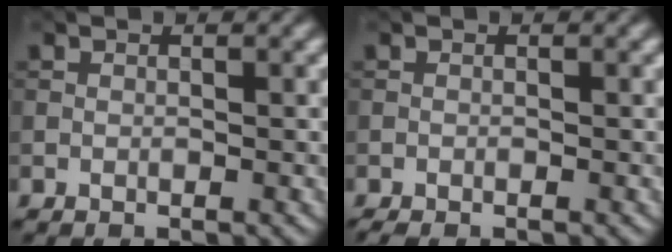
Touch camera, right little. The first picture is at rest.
{"total": 0.8, "force": [-0.8, 0.1, 0.2], "torque": [-0.002, -0.002, -0.014]}